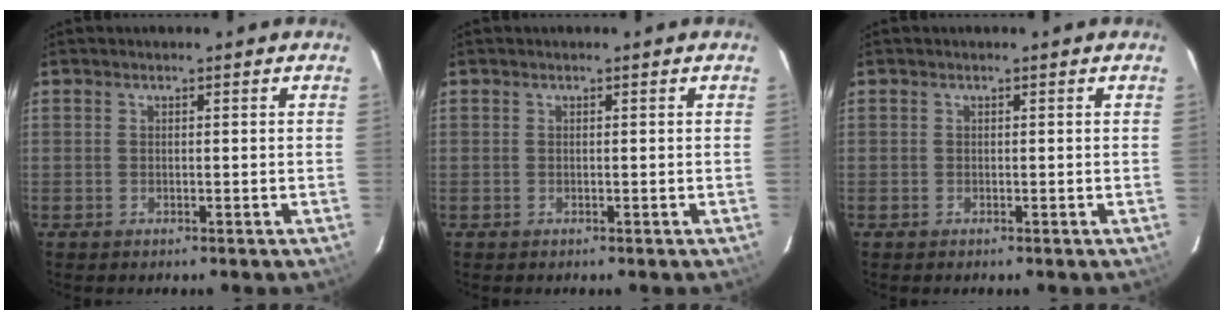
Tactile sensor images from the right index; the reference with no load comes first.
{"total": 0.0}
{"total": 0.0}